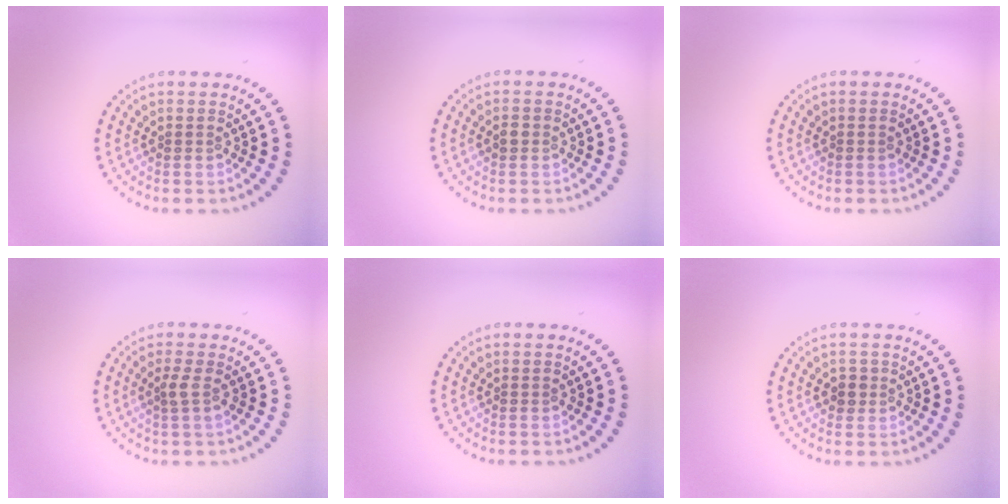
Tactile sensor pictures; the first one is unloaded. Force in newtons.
{"total": 1.0, "press": 1.0, "slide": 0.2}
{"total": 0.0}
{"total": 1.3, "press": 1.0, "slide": 0.8}
{"total": 0.0}
{"total": 1.3, "press": 1.2, "slide": 0.5}